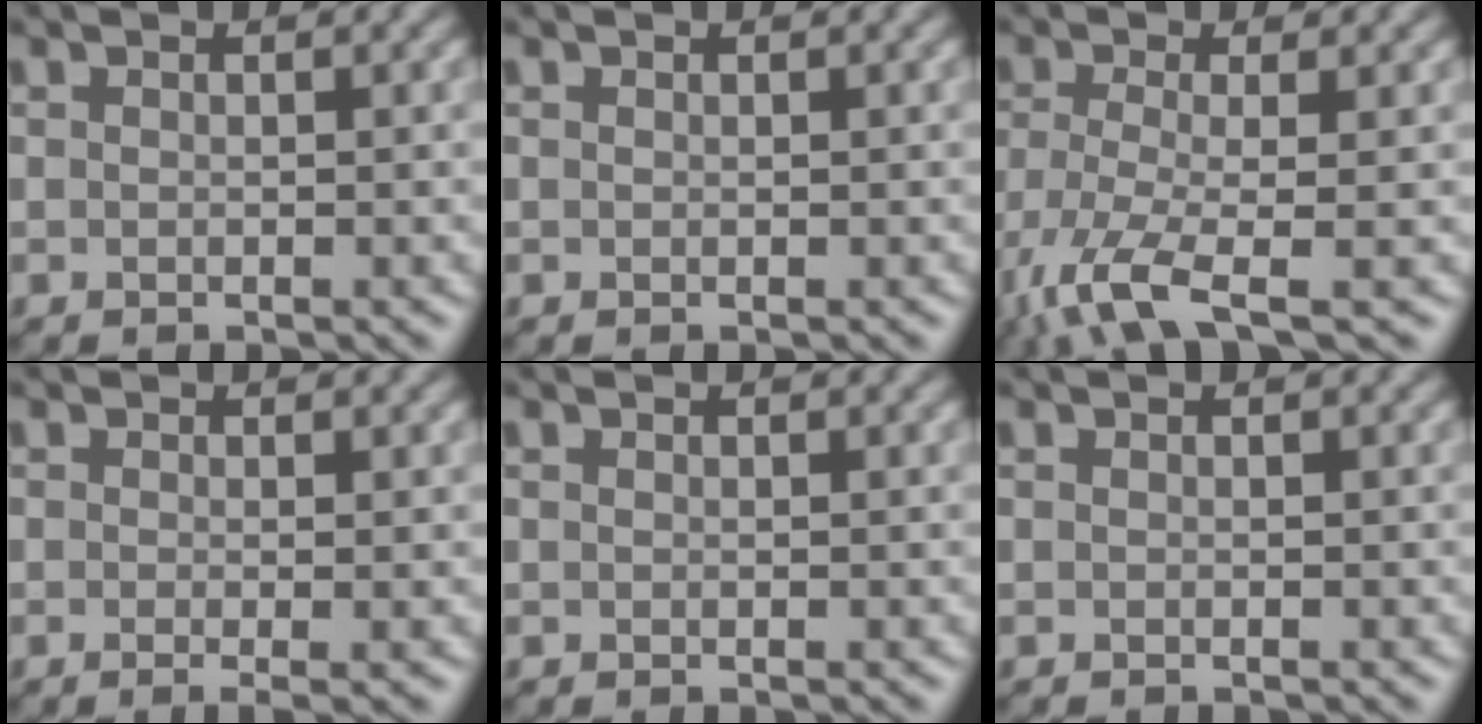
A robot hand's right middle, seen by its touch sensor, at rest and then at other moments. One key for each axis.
{"total": 0.0}
{"total": 6.3, "fx": -3.5, "fy": 1.6, "fz": 5.0, "tx": -0.113, "ty": -0.018, "tz": -0.075}
{"total": 1.6, "fx": -0.3, "fy": 0.4, "fz": 1.5, "tx": -0.025, "ty": -0.008, "tz": -0.007}
{"total": 0.0}
{"total": 0.7, "fx": -0.6, "fy": 0.0, "fz": 0.2, "tx": 0.006, "ty": -0.003, "tz": -0.010}